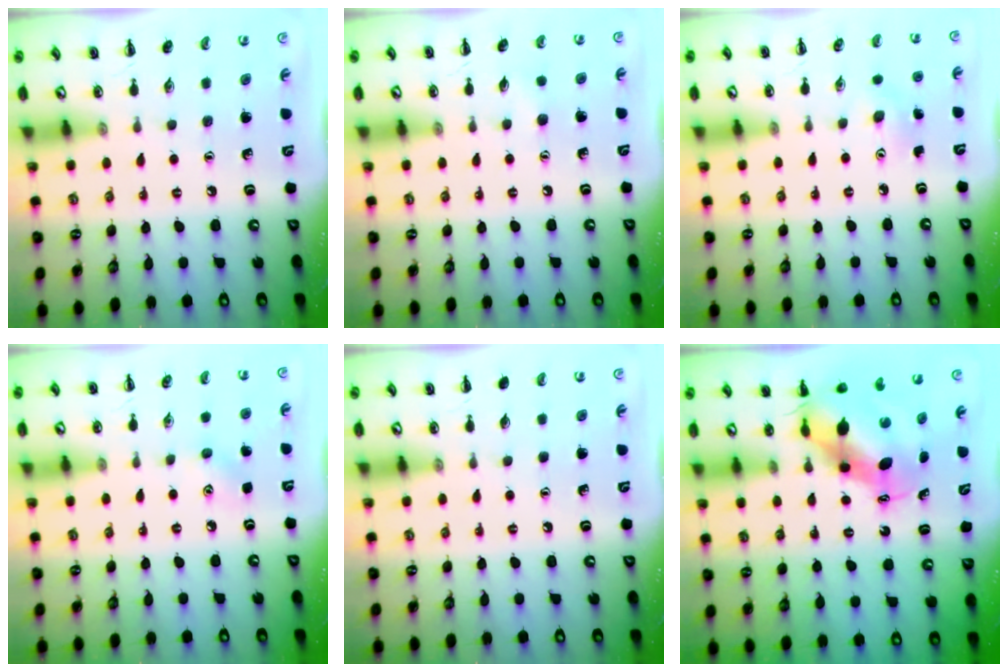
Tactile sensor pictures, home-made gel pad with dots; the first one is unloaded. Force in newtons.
{"total": 3.9, "press": 3.7, "slide": 1.0}
{"total": 3.8, "press": 3.7, "slide": 0.8}
{"total": 3.9, "press": 3.8, "slide": 1.0}
{"total": 0.0}
{"total": 7.6, "press": 7.4, "slide": 1.8}